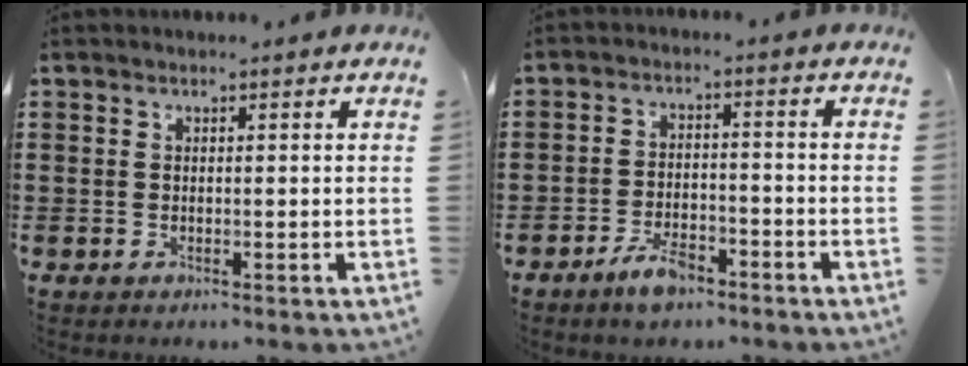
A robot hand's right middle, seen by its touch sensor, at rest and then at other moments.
{"total": 4.7, "force": [-3.4, 1.7, 2.7], "torque": [-0.057, 0.008, -0.067]}